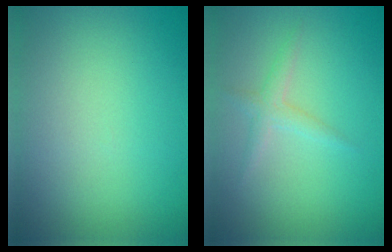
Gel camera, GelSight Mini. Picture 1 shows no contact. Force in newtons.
{"total": 1.5, "press": 1.5, "slide": 0.0}